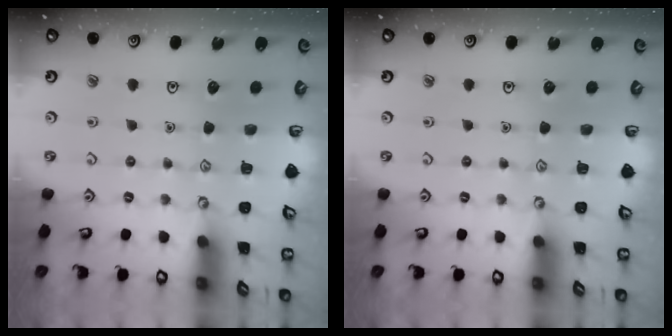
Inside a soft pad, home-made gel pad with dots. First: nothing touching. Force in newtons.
{"total": 0.0}